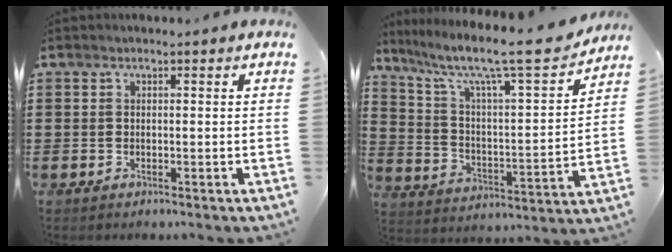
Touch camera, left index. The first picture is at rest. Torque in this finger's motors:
{"motor_torque": [2.14, 0.00, 0.64, 0.21]}